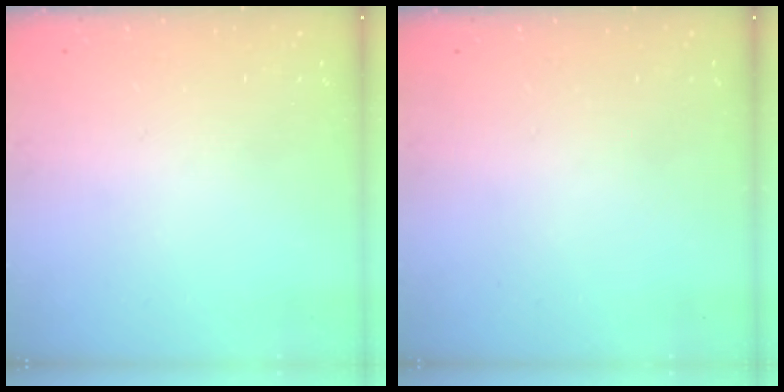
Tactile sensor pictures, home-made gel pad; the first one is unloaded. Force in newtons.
{"total": 0.0}